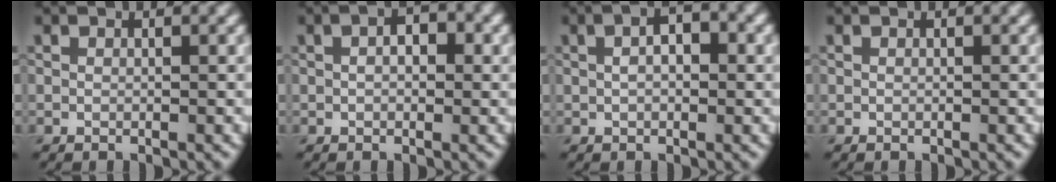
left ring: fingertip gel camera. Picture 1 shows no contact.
{"total": 3.7, "force": [1.1, 2.2, 2.8], "torque": [-0.021, 0.014, -0.010]}
{"total": 3.9, "force": [1.1, 2.0, 3.1], "torque": [-0.042, 0.008, 0.004]}
{"total": 0.0}